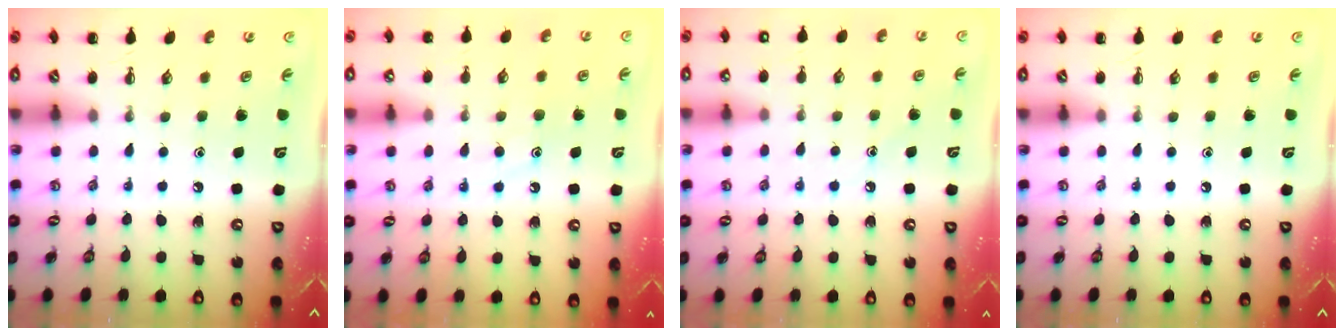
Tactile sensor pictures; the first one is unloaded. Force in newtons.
{"total": 8.9, "press": 8.9, "slide": 1.1}
{"total": 8.1, "press": 7.8, "slide": 2.1}
{"total": 0.0}